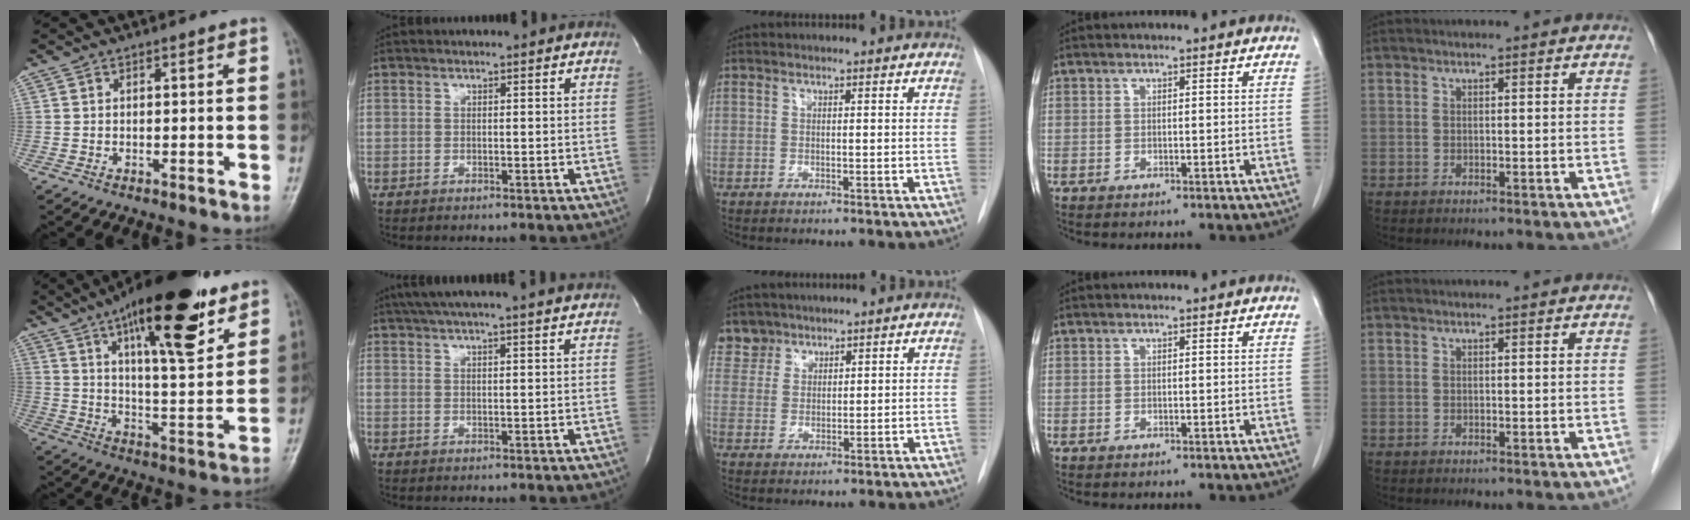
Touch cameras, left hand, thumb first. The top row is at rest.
{"thumb": {"total": 23.7, "force": [14.0, 7.3, 17.7], "torque": [-0.251, -0.051, 0.219]}, "index": {"total": 13.8, "force": [12.0, -0.2, 6.7], "torque": [-0.118, 0.025, 0.156]}, "middle": {"total": 4.2, "force": [3.5, 2.3, -0.5], "torque": [0.021, 0.004, 0.067]}}